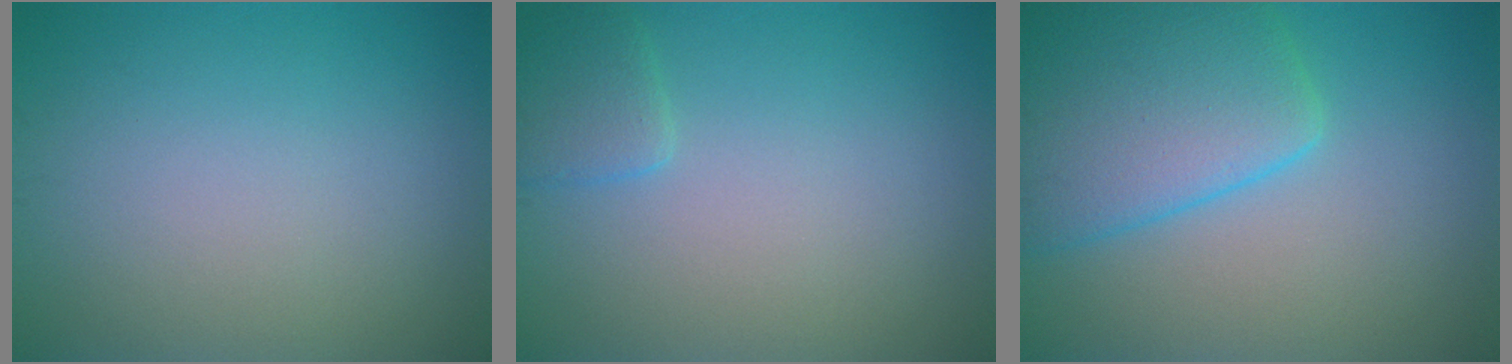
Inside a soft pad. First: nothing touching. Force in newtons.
{"total": 1.7, "press": 1.7, "slide": 0.1}
{"total": 7.9, "press": 7.9, "slide": 0.4}